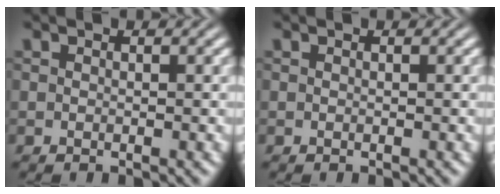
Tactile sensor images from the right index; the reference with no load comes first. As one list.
[{"total": 0.0}]